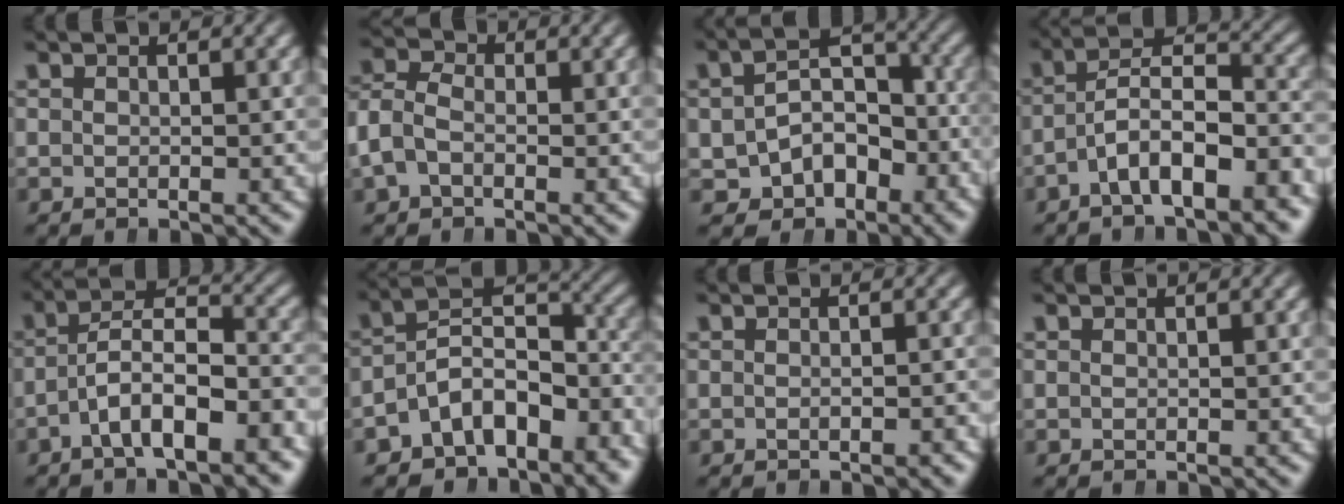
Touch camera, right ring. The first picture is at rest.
{"total": 4.6, "force": [-0.4, 3.8, 2.5], "torque": [-0.063, -0.010, -0.010]}
{"total": 7.3, "force": [-2.3, 5.9, 3.6], "torque": [-0.075, -0.036, -0.024]}
{"total": 6.4, "force": [-2.6, 3.3, 4.9], "torque": [-0.076, -0.010, -0.041]}
{"total": 5.9, "force": [-2.0, 2.8, 4.8], "torque": [-0.074, -0.007, -0.031]}
{"total": 10.0, "force": [-4.0, 6.8, 6.2], "torque": [-0.100, -0.024, -0.057]}
{"total": 0.8, "force": [-0.5, 0.0, 0.6], "torque": [-0.004, 0.008, -0.013]}
{"total": 0.0}